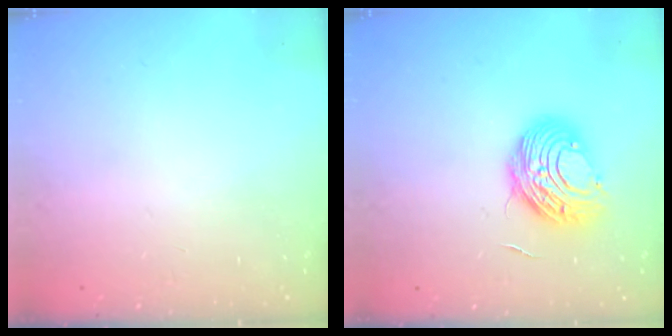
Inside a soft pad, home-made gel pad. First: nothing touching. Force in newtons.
{"total": 9.5, "press": 9.5, "slide": 0.7}